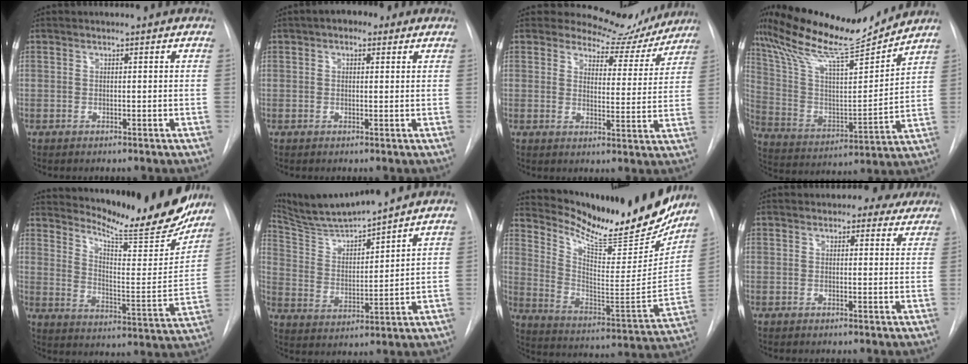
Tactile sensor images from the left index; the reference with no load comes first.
{"total": 3.4, "force": [1.8, 1.9, 2.2], "torque": [-0.031, 0.014, 0.021]}
{"total": 9.2, "force": [8.6, 3.2, 0.8], "torque": [0.003, -0.024, 0.095]}
{"total": 19.4, "force": [17.0, 1.5, 9.2], "torque": [-0.175, -0.002, 0.291]}
{"total": 21.5, "force": [19.5, 2.2, 8.7], "torque": [-0.131, -0.082, 0.263]}
{"total": 11.7, "force": [10.9, -0.7, 4.2], "torque": [-0.084, 0.001, 0.208]}
{"total": 25.4, "force": [22.3, 4.6, 11.3], "torque": [-0.180, -0.074, 0.320]}
{"total": 4.1, "force": [3.4, 2.1, 0.7], "torque": [0.010, -0.004, 0.030]}